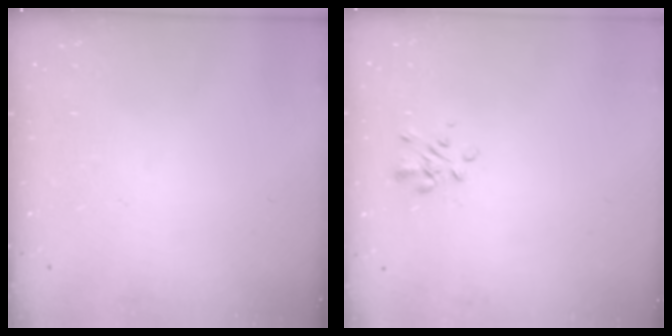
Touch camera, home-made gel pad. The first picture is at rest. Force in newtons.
{"total": 1.6, "press": 1.3, "slide": 0.8}